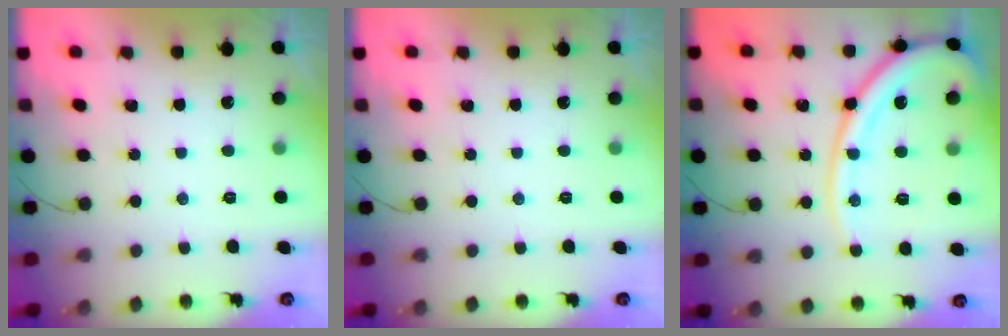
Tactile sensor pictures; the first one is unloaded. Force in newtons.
{"total": 0.0}
{"total": 17.1, "press": 17.0, "slide": 1.8}